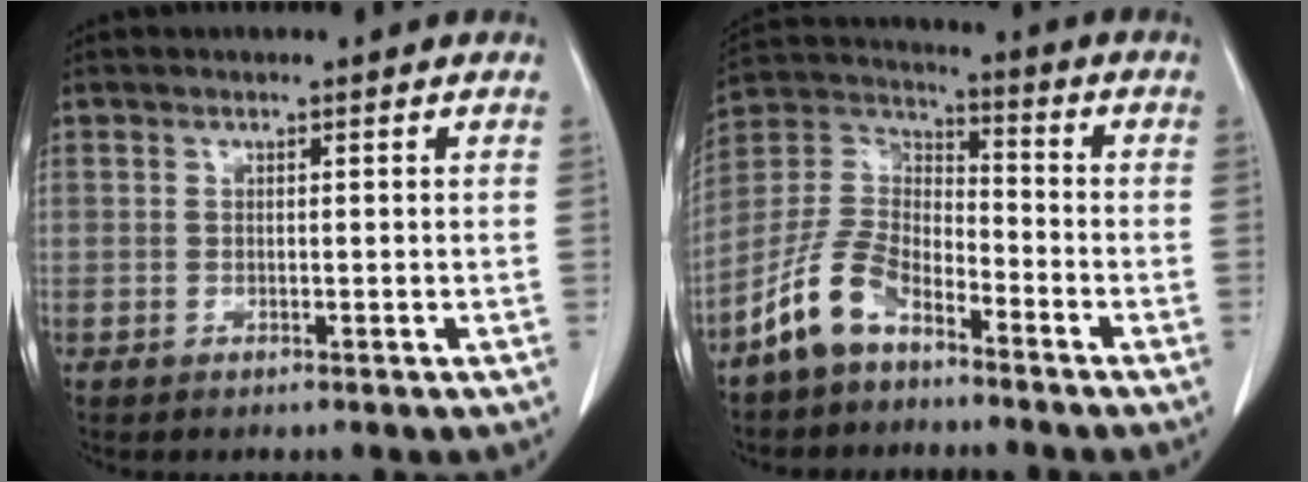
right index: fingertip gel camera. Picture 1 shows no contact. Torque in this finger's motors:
{"motor_torque": [1.05, -1.09, 0.28, 0.08]}